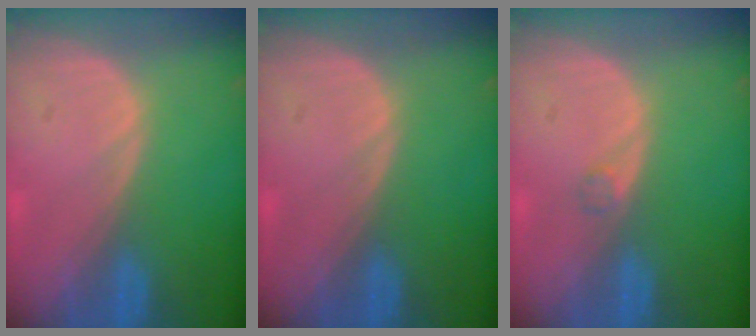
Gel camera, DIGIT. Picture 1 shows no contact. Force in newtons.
{"total": 0.0}
{"total": 0.9, "press": 0.9, "slide": 0.1}